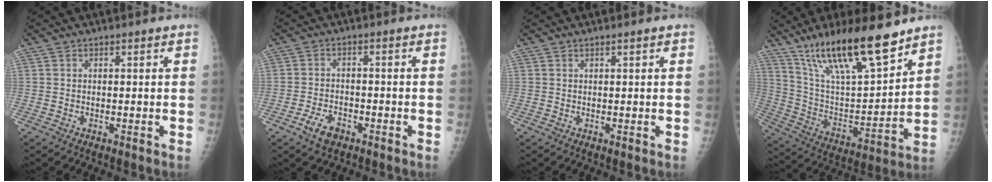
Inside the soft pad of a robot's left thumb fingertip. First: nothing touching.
{"total": 4.6, "force": [-2.8, 2.6, 2.6], "torque": [-0.046, 0.016, -0.046]}
{"total": 0.8, "force": [0.4, 0.0, 0.7], "torque": [-0.012, 0.001, 0.007]}
{"total": 21.9, "force": [15.5, 5.1, 14.6], "torque": [-0.232, -0.064, 0.281]}